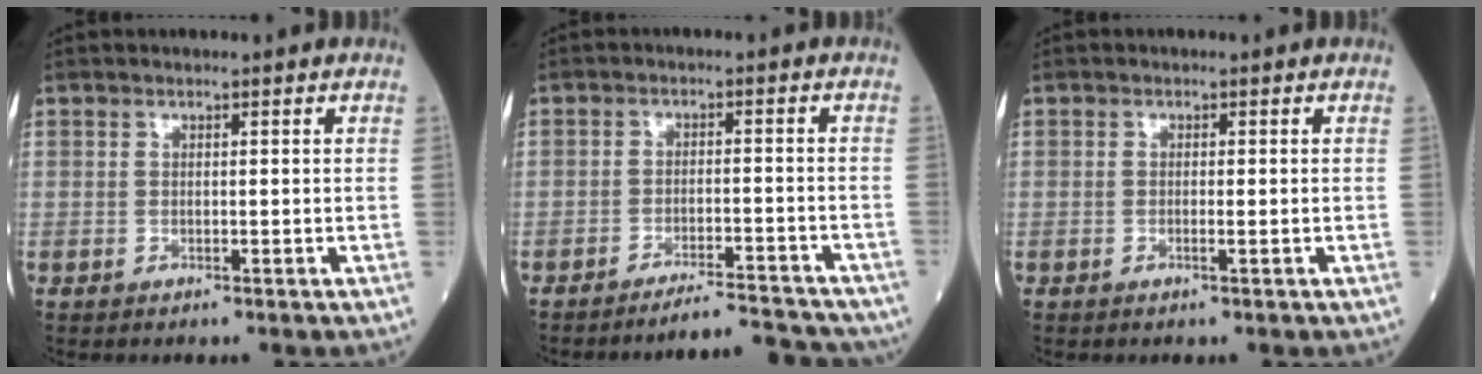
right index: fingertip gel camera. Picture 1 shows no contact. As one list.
[{"total": 7.2, "force": [-7.1, 0.4, 0.9], "torque": [-0.001, 0.011, -0.106]}, {"total": 0.8, "force": [-0.2, -0.1, 0.8], "torque": [-0.017, 0.000, -0.004]}]